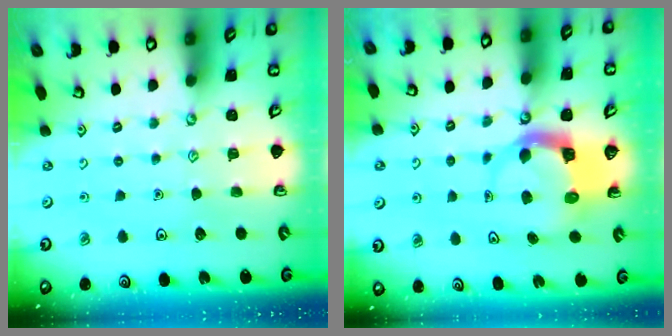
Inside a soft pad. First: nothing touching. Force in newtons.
{"total": 4.5, "press": 4.5, "slide": 0.3}